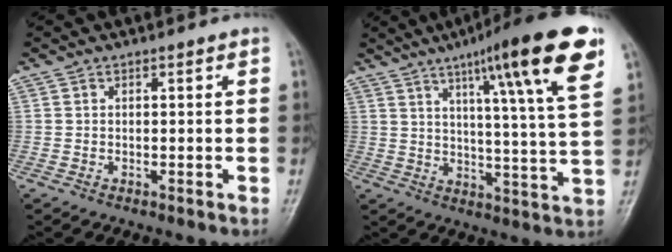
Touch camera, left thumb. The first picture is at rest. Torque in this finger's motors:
{"motor_torque": [0.43, 0.55, 1.58, -1.18, 0.34]}